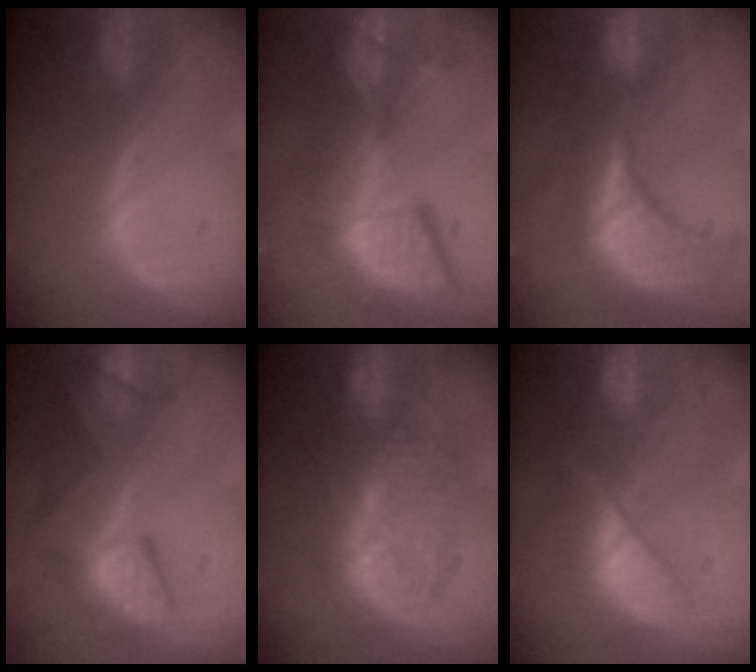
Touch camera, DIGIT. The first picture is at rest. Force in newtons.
{"total": 13.1, "press": 11.3, "slide": 6.6}
{"total": 15.3, "press": 12.2, "slide": 9.3}
{"total": 8.9, "press": 8.4, "slide": 2.9}
{"total": 10.4, "press": 10.4, "slide": 0.4}
{"total": 7.9, "press": 7.9, "slide": 0.5}